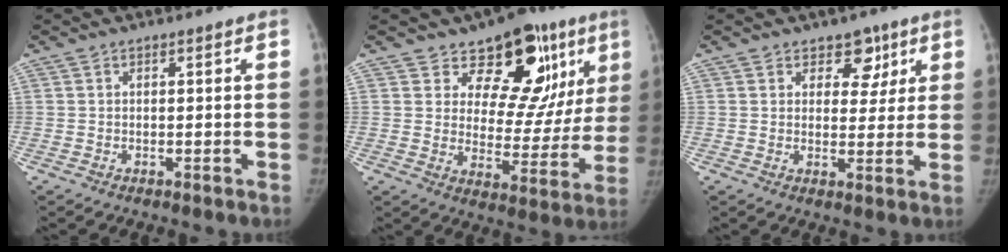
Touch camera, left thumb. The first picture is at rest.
{"total": 18.2, "force": [10.0, 10.5, 10.9], "torque": [-0.064, -0.044, 0.140]}
{"total": 5.7, "force": [3.2, 4.0, 2.3], "torque": [0.009, -0.014, 0.043]}